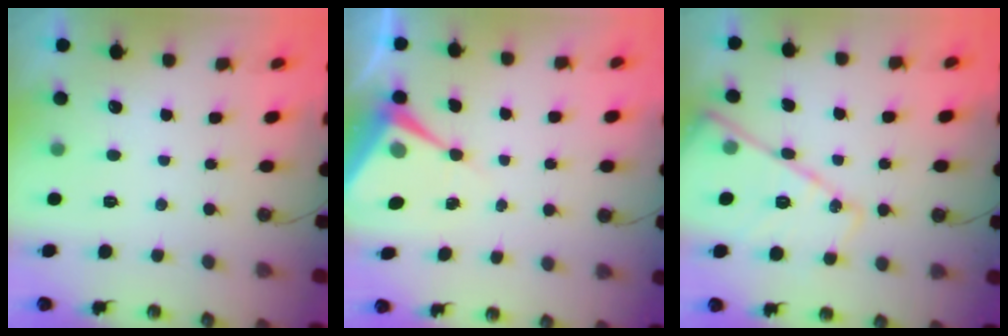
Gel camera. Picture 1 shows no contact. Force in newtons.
{"total": 8.5, "press": 8.5, "slide": 0.2}
{"total": 15.7, "press": 15.6, "slide": 1.7}